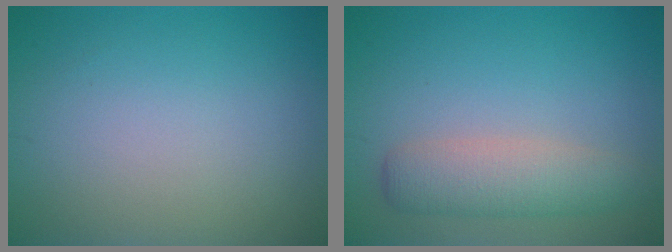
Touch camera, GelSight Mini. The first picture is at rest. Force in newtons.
{"total": 3.8, "press": 3.8, "slide": 0.1}